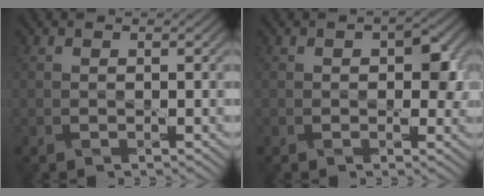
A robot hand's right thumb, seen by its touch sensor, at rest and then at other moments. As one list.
[{"total": 2.6, "force": [0.2, 1.6, 2.0], "torque": [-0.026, -0.004, -0.002]}]